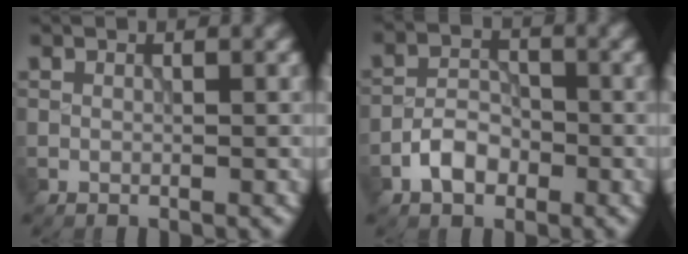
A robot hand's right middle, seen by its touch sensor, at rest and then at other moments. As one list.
[{"total": 3.3, "force": [-1.7, 2.1, 1.9], "torque": [-0.030, 0.008, -0.036]}]